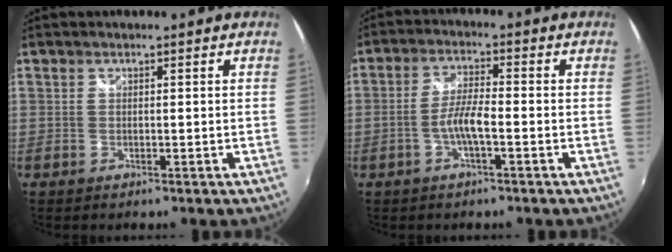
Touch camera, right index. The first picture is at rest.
{"total": 4.8, "force": [-1.8, 0.6, 4.4], "torque": [-0.091, 0.006, -0.036]}